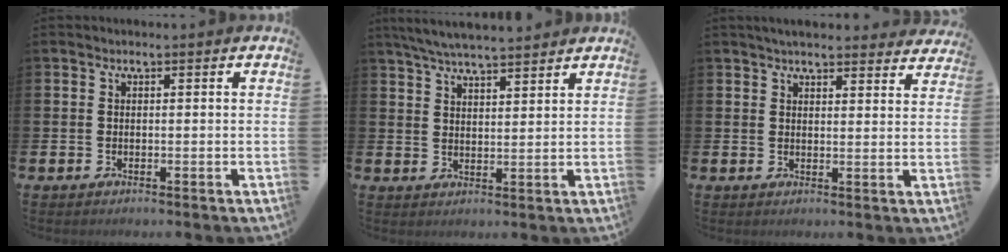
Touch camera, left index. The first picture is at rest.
{"total": 5.6, "force": [5.4, 0.5, 1.4], "torque": [-0.041, -0.018, 0.099]}
{"total": 4.1, "force": [4.0, 0.7, 0.9], "torque": [-0.022, -0.015, 0.073]}